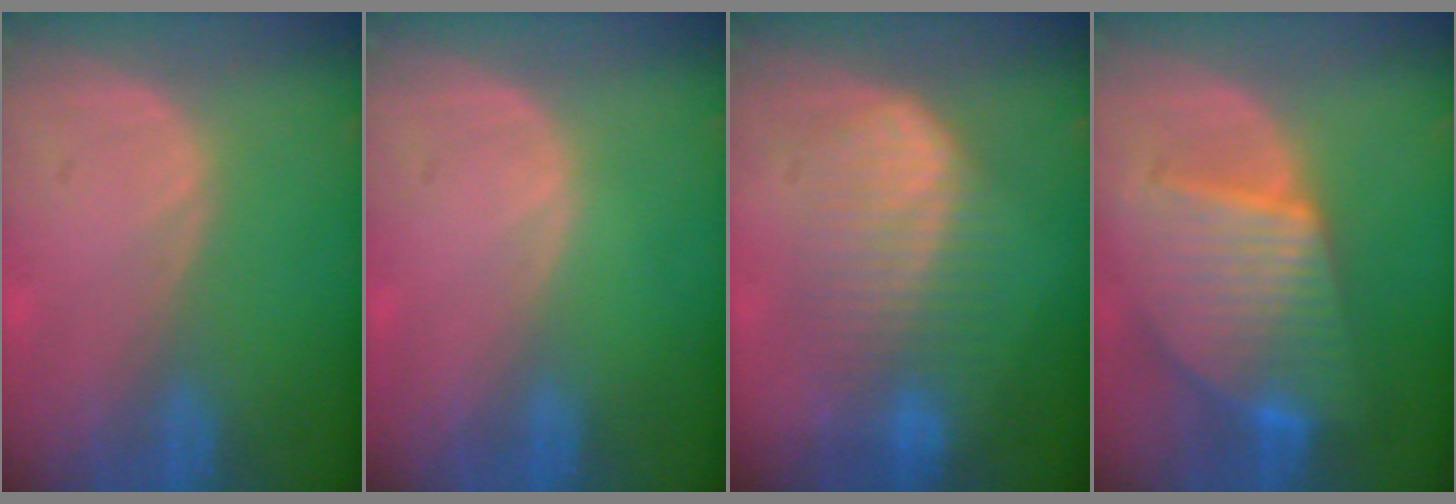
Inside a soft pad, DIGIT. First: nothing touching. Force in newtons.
{"total": 0.0}
{"total": 7.5, "press": 7.5, "slide": 0.2}
{"total": 9.7, "press": 9.7, "slide": 0.9}